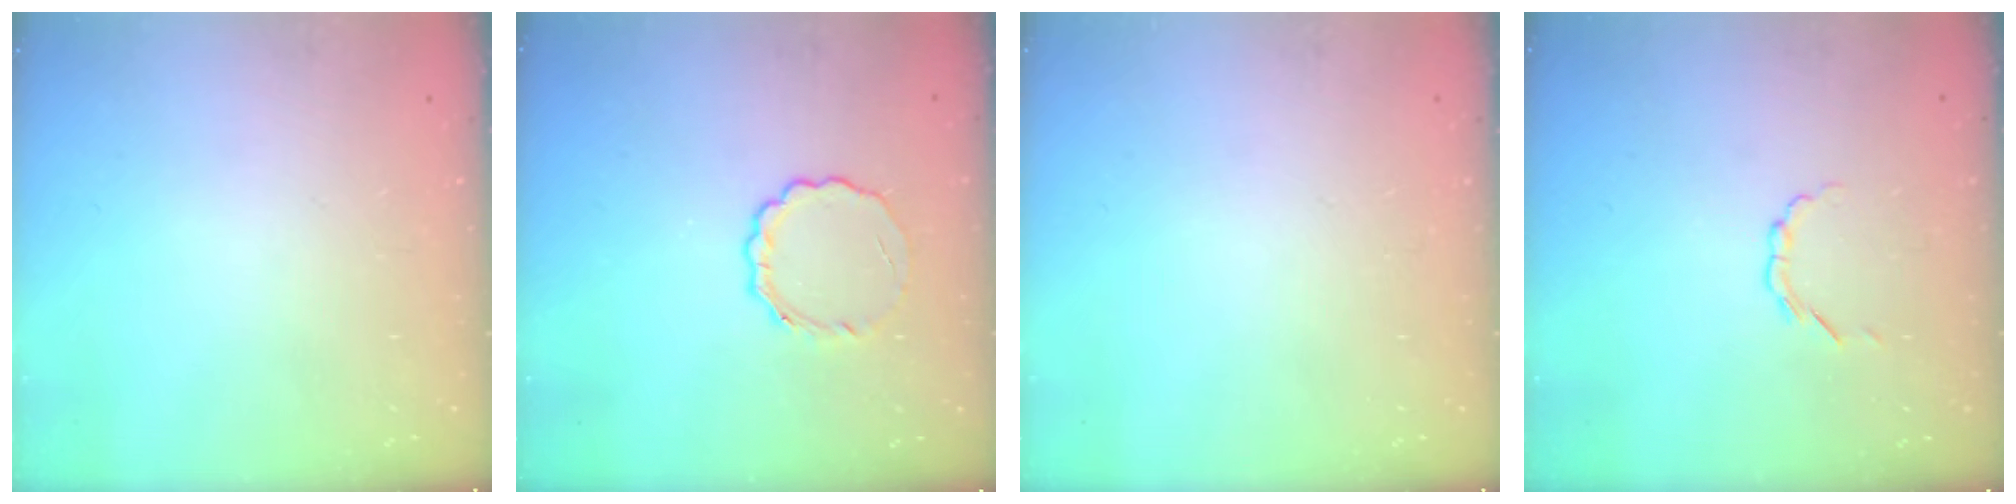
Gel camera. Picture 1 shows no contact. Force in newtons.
{"total": 3.4, "press": 3.3, "slide": 0.5}
{"total": 0.0}
{"total": 2.1, "press": 1.9, "slide": 0.7}